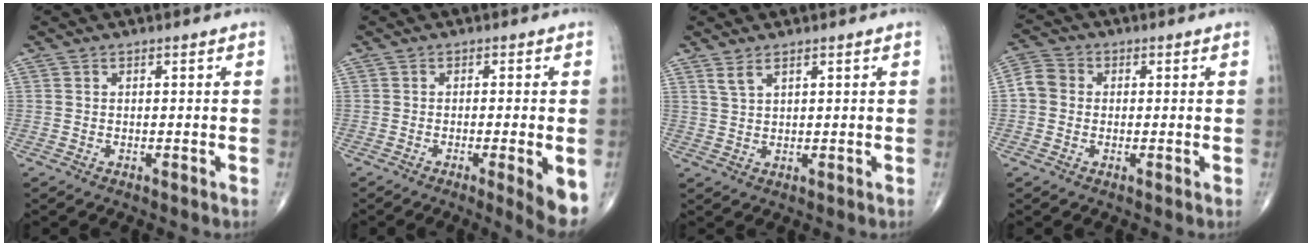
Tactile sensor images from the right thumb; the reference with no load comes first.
{"total": 7.1, "force": [-2.2, 1.0, 6.6], "torque": [-0.089, -0.015, -0.034]}
{"total": 2.4, "force": [1.7, 0.8, 1.6], "torque": [-0.036, -0.003, 0.041]}
{"total": 4.7, "force": [-0.1, 4.2, 2.1], "torque": [-0.032, 0.014, -0.011]}